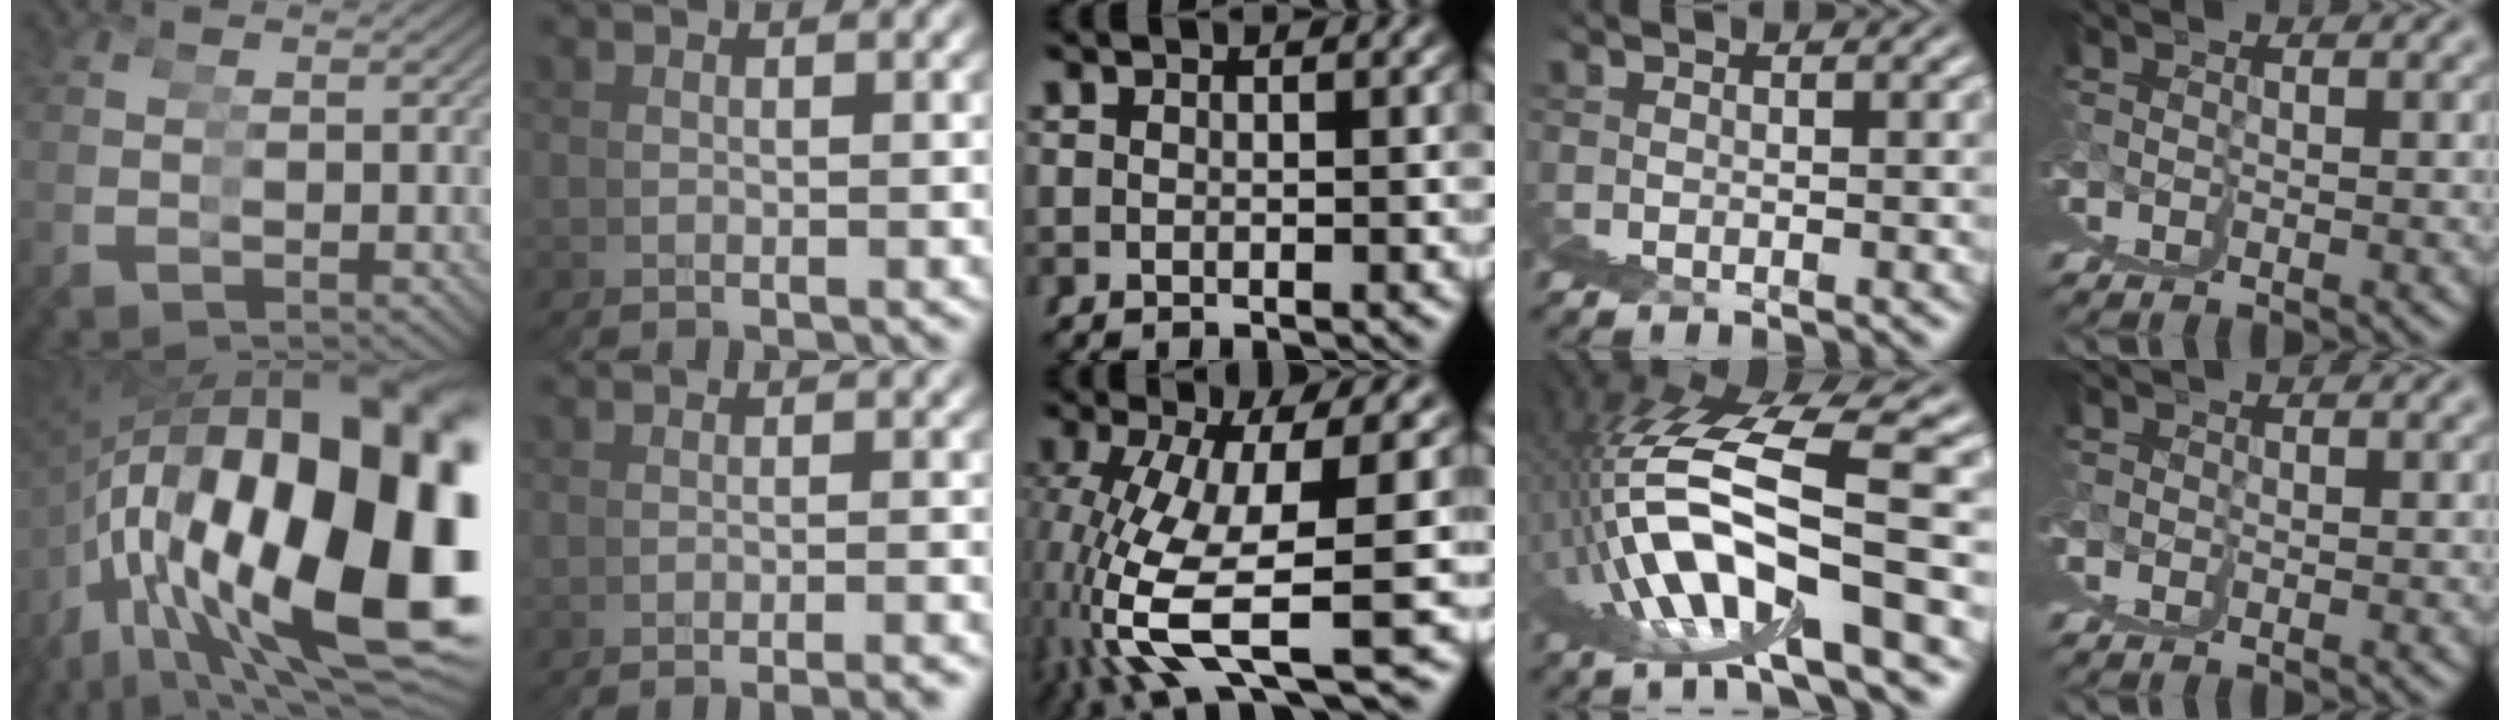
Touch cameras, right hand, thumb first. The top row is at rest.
{"thumb": {"total": 28.5, "force": [0.0, 16.8, 23.0], "torque": [-0.386, -0.032, 0.034]}, "index": {"total": 2.3, "force": [-1.5, -1.8, -0.5], "torque": [-0.001, 0.011, -0.029]}, "middle": {"total": 10.7, "force": [-2.9, 4.4, 9.3], "torque": [-0.186, -0.049, -0.015]}, "ring": {"total": 10.6, "force": [3.4, 1.5, 10.0], "torque": [-0.203, 0.034, 0.056]}, "little": {"total": 0.9, "force": [0.5, 0.7, -0.3], "torque": [0.005, -0.004, 0.007]}}